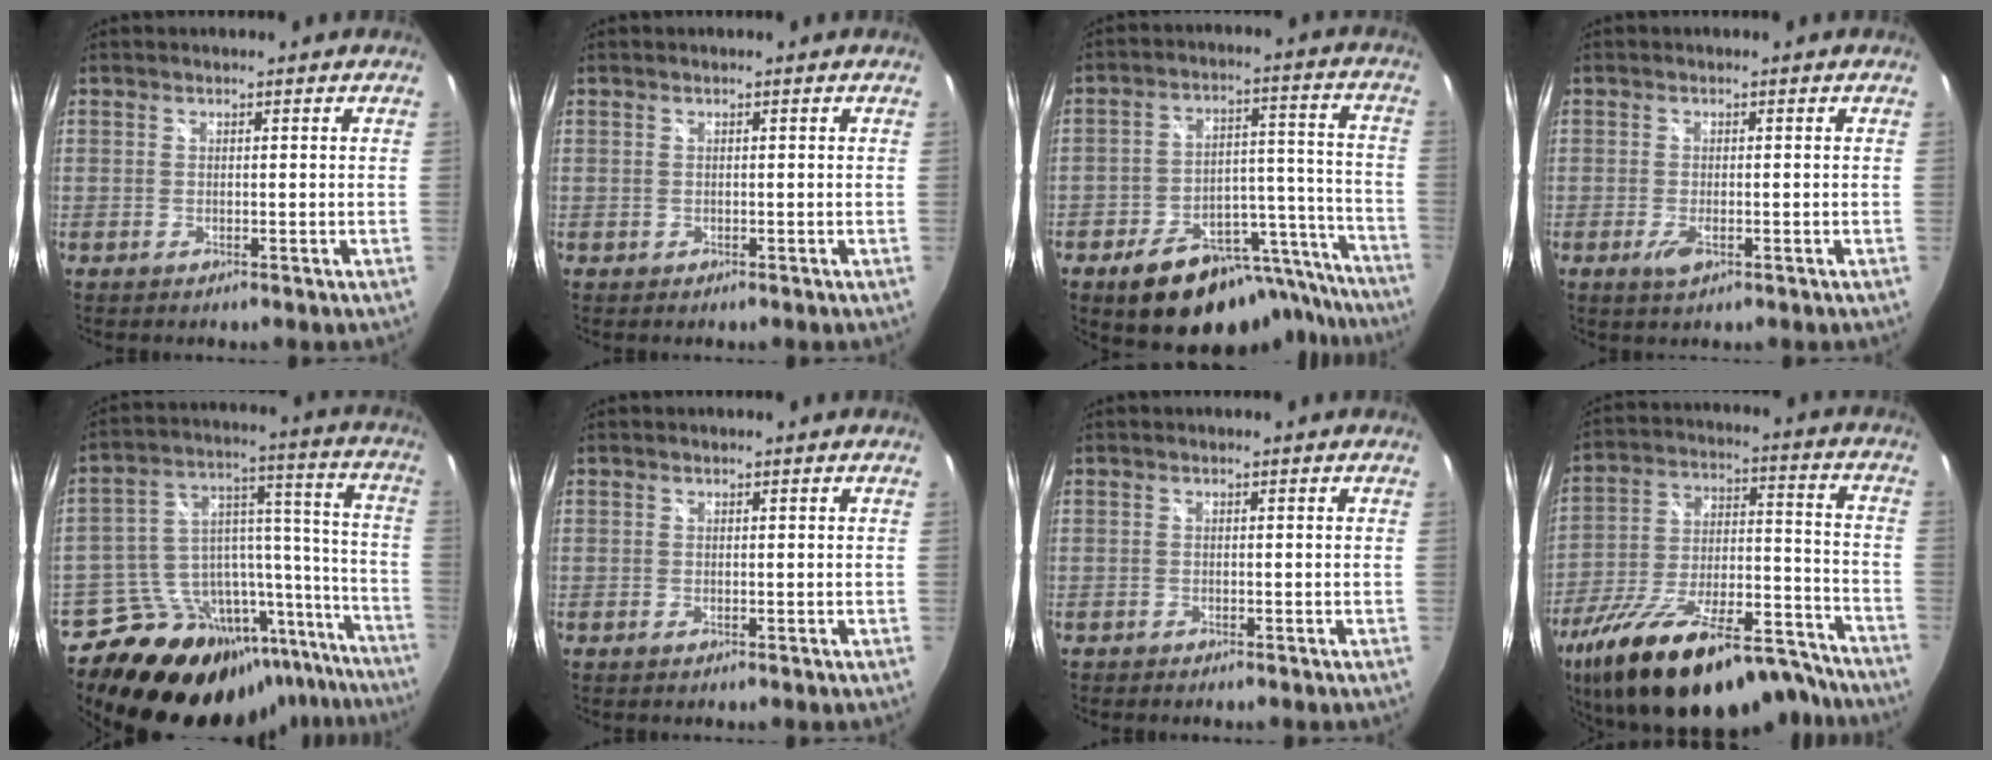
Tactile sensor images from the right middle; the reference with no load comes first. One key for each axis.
{"total": 0.0}
{"total": 22.6, "fx": -18.1, "fy": 9.7, "fz": 9.4, "tx": -0.141, "ty": 0.053, "tz": -0.227}
{"total": 2.7, "fx": -1.2, "fy": 1.2, "fz": 2.2, "tx": -0.042, "ty": -0.009, "tz": -0.019}
{"total": 23.6, "fx": -17.8, "fy": 11.1, "fz": 10.7, "tx": -0.146, "ty": 0.049, "tz": -0.259}
{"total": 0.0}
{"total": 0.7, "fx": -0.7, "fy": 0.2, "fz": 0.1, "tx": -0.006, "ty": -0.002, "tz": -0.013}
{"total": 28.9, "fx": -21.6, "fy": 10.0, "fz": 16.5, "tx": -0.290, "ty": -0.023, "tz": -0.317}